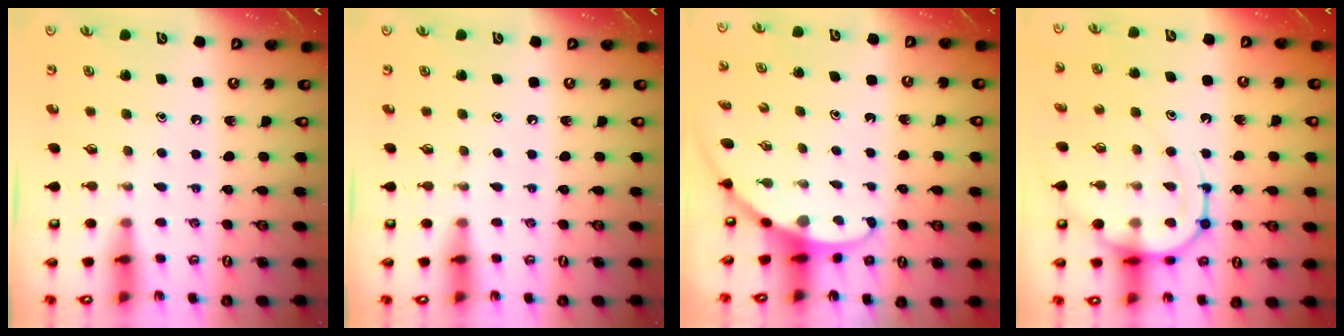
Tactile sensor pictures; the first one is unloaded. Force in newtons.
{"total": 0.0}
{"total": 3.5, "press": 3.5, "slide": 0.1}
{"total": 11.8, "press": 11.7, "slide": 1.2}